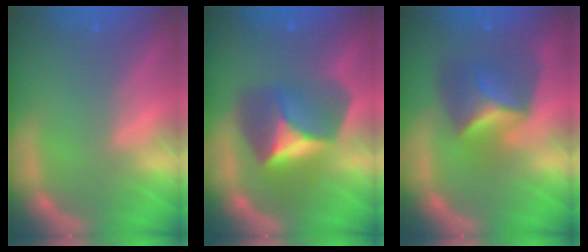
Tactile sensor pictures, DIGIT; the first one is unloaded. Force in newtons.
{"total": 6.9}
{"total": 5.9}